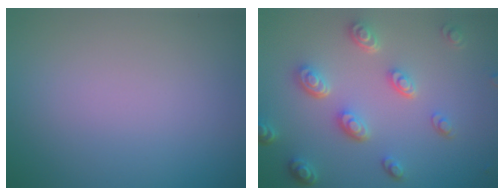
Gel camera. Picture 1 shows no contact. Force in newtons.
{"total": 4.8, "press": 3.6, "slide": 3.1}